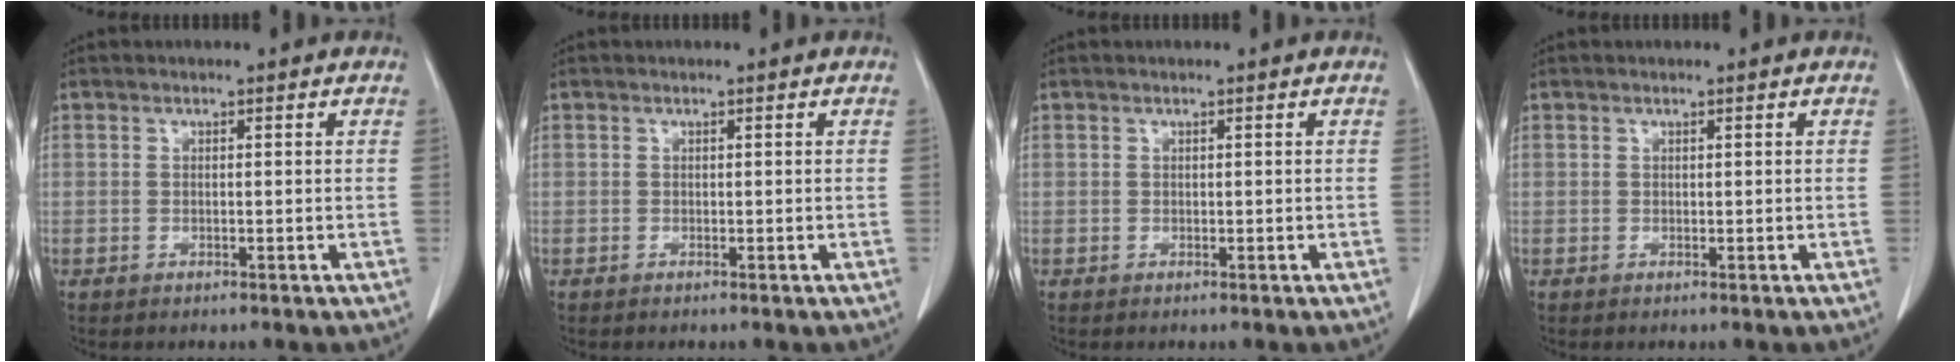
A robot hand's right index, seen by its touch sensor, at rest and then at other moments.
{"total": 0.0}
{"total": 0.0}
{"total": 0.0}